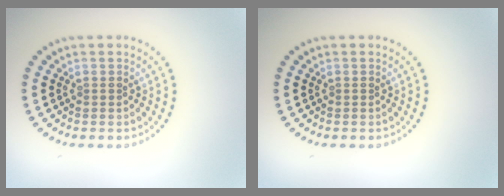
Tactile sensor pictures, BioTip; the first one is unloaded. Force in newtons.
{"total": 0.0}